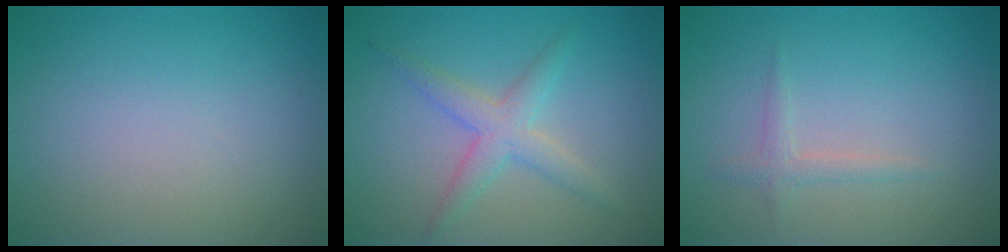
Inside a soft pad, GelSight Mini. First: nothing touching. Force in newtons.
{"total": 3.0, "press": 3.0, "slide": 0.1}
{"total": 1.3, "press": 1.3, "slide": 0.0}